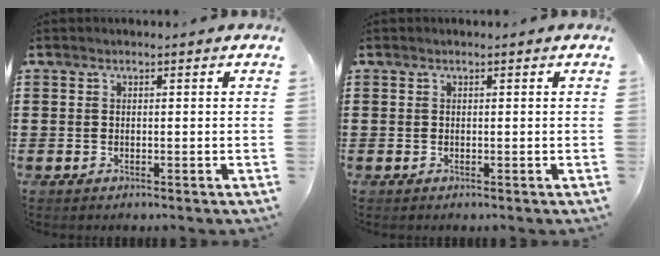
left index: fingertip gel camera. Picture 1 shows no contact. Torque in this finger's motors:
{"motor_torque": [0.00, 0.00, 0.01, -0.01]}